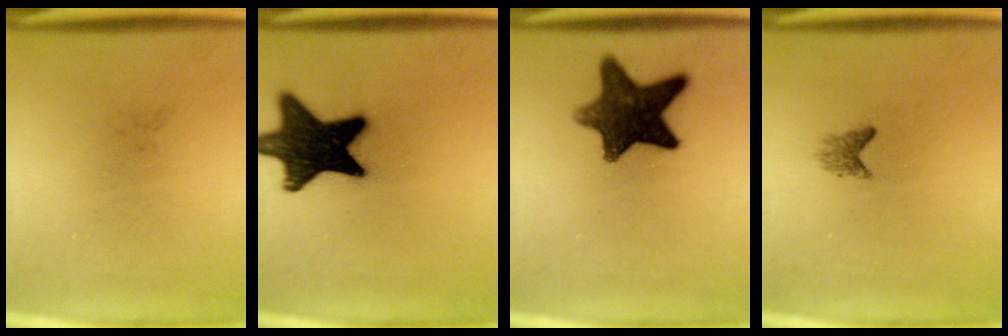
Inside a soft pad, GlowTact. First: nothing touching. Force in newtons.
{"total": 18.9}
{"total": 12.2}
{"total": 1.4}